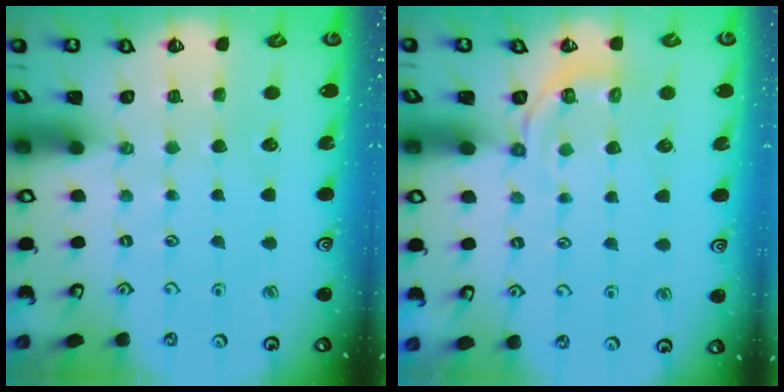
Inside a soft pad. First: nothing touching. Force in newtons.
{"total": 4.5, "press": 4.1, "slide": 1.8}